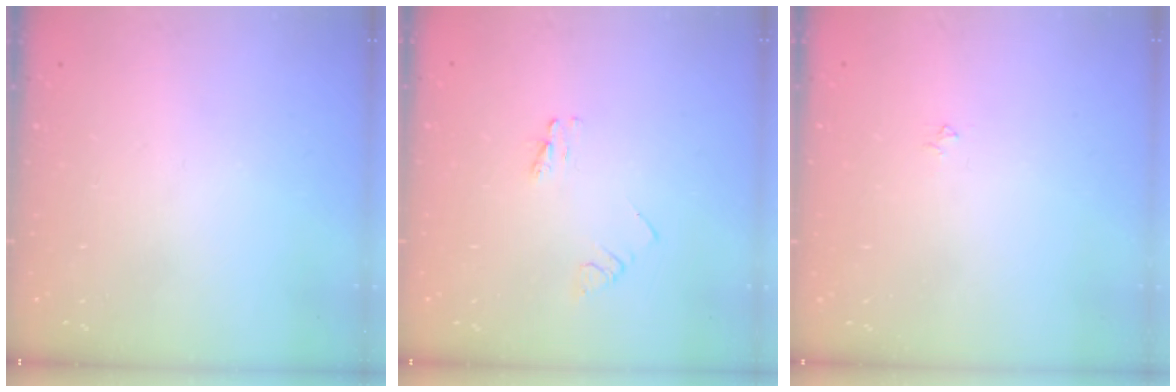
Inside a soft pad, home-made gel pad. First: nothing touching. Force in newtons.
{"total": 2.6, "press": 2.6, "slide": 0.4}
{"total": 2.4, "press": 2.3, "slide": 0.5}